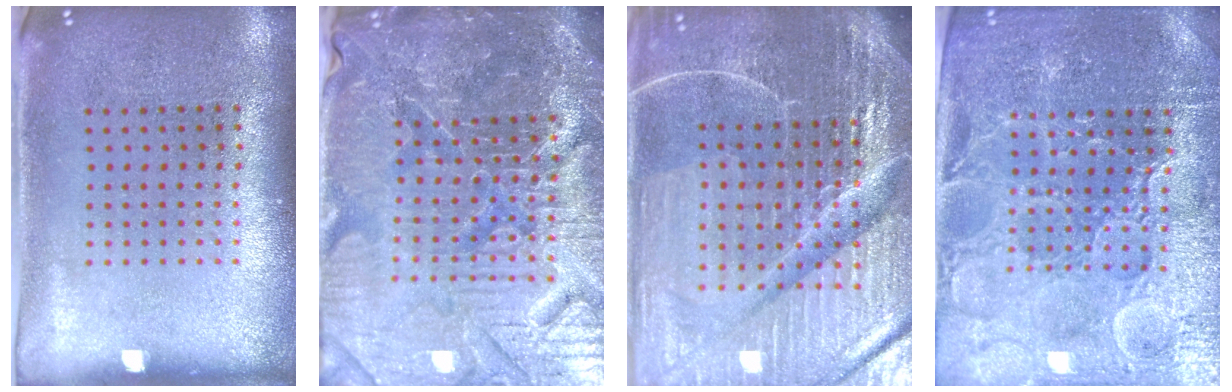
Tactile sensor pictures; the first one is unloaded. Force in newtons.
{"total": 6.2, "press": 5.7, "slide": 2.5}
{"total": 7.0, "press": 6.1, "slide": 3.4}
{"total": 4.3, "press": 4.1, "slide": 1.3}